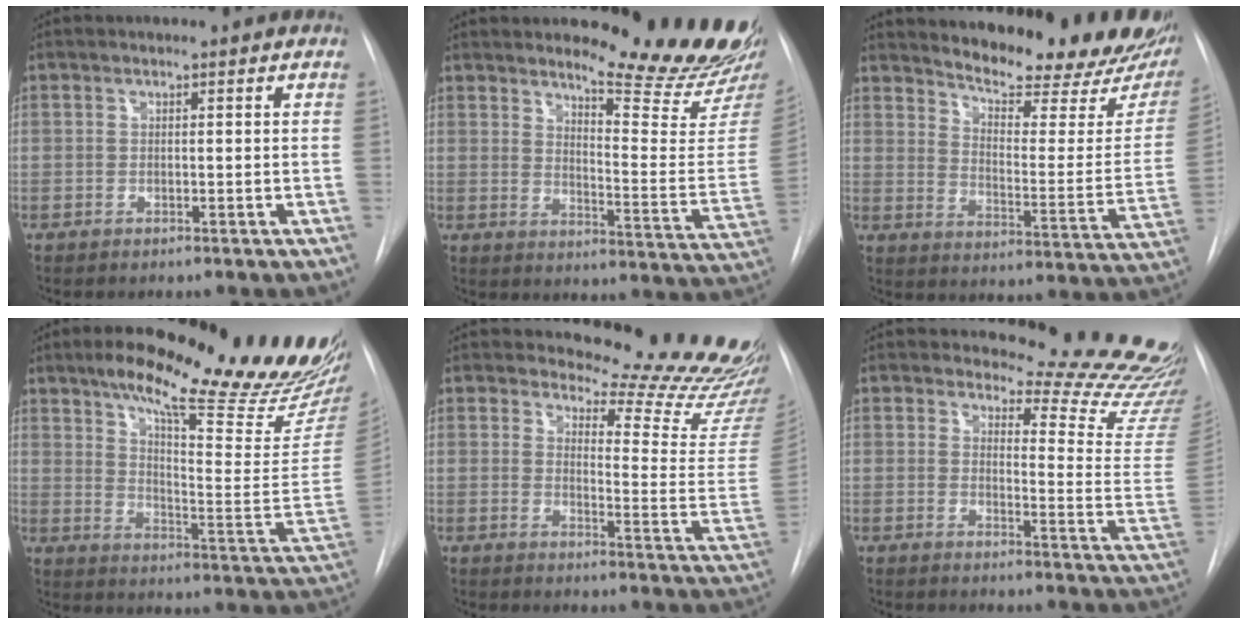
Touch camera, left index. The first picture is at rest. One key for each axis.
{"total": 16.9, "fx": 15.7, "fy": -0.1, "fz": 6.3, "tx": -0.086, "ty": -0.133, "tz": 0.186}
{"total": 22.9, "fx": 19.9, "fy": 5.0, "fz": 10.1, "tx": -0.138, "ty": -0.070, "tz": 0.244}
{"total": 26.2, "fx": 21.3, "fy": 1.9, "fz": 15.2, "tx": -0.216, "ty": -0.080, "tz": 0.276}
{"total": 19.6, "fx": 19.0, "fy": 1.9, "fz": 4.6, "tx": -0.044, "ty": -0.156, "tz": 0.203}
{"total": 18.4, "fx": 18.0, "fy": 1.6, "fz": 3.5, "tx": -0.023, "ty": -0.163, "tz": 0.183}